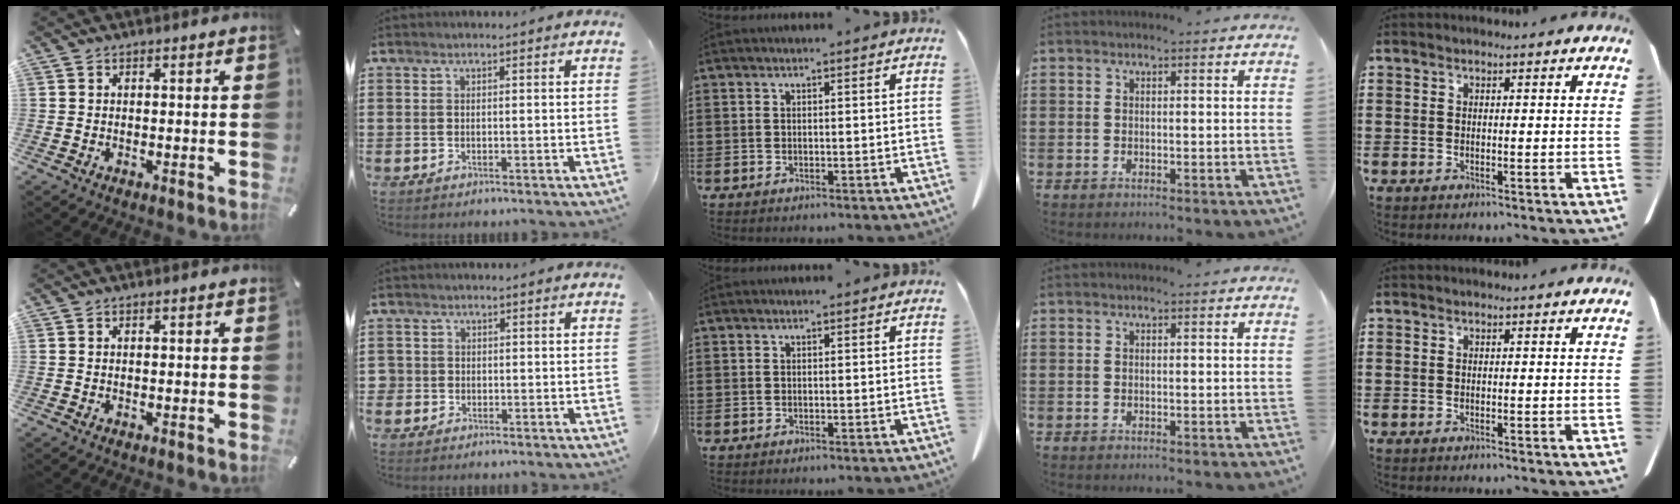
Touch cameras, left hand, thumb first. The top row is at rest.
{"index": {"total": 1.4, "force": [-0.2, 1.4, 0.2], "torque": [-0.011, 0.005, -0.007]}}